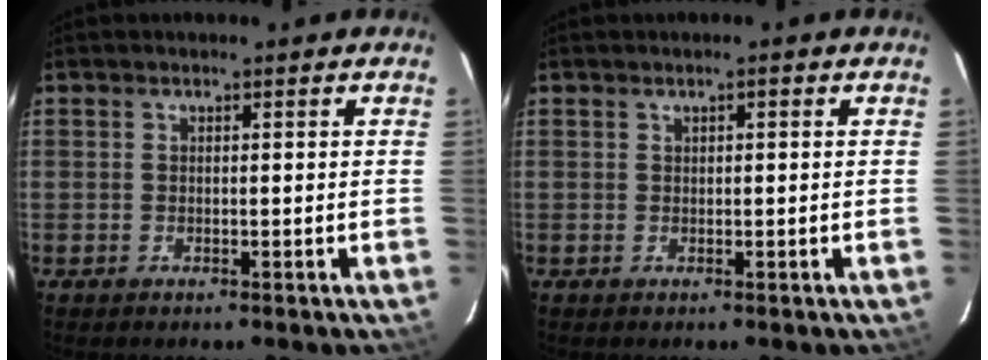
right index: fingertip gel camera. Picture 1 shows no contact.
{"total": 0.6, "force": [0.3, 0.3, 0.4], "torque": [-0.006, 0.005, 0.004]}